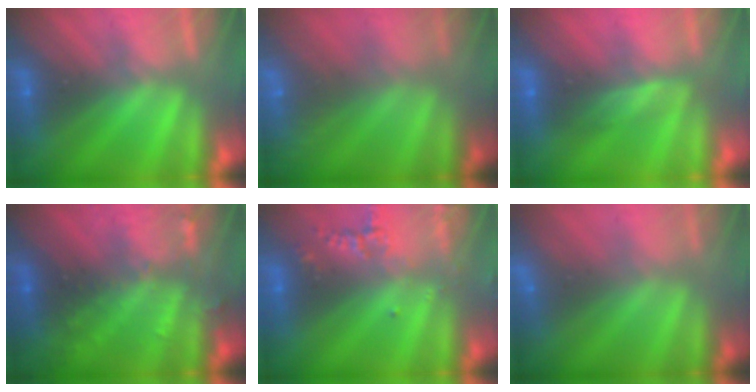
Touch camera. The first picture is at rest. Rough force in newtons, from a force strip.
{"total": 7.8}
{"total": 1.7}
{"total": 3.0}
{"total": 2.4}
{"total": 3.1}